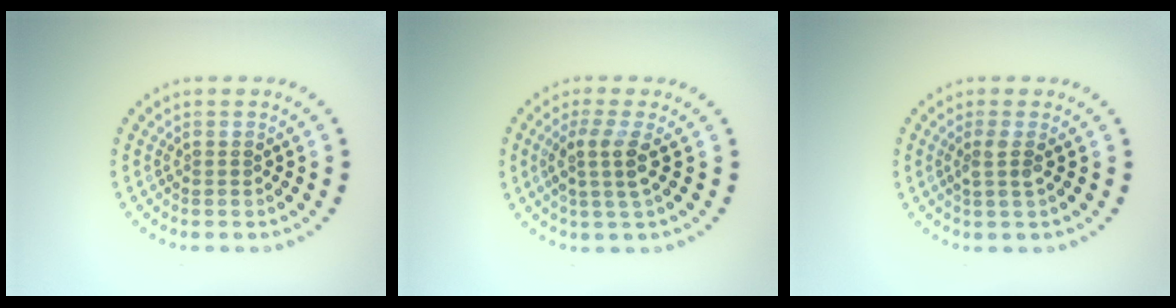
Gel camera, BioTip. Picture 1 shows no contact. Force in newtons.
{"total": 2.7, "press": 2.2, "slide": 1.7}
{"total": 1.4, "press": 1.0, "slide": 1.0}